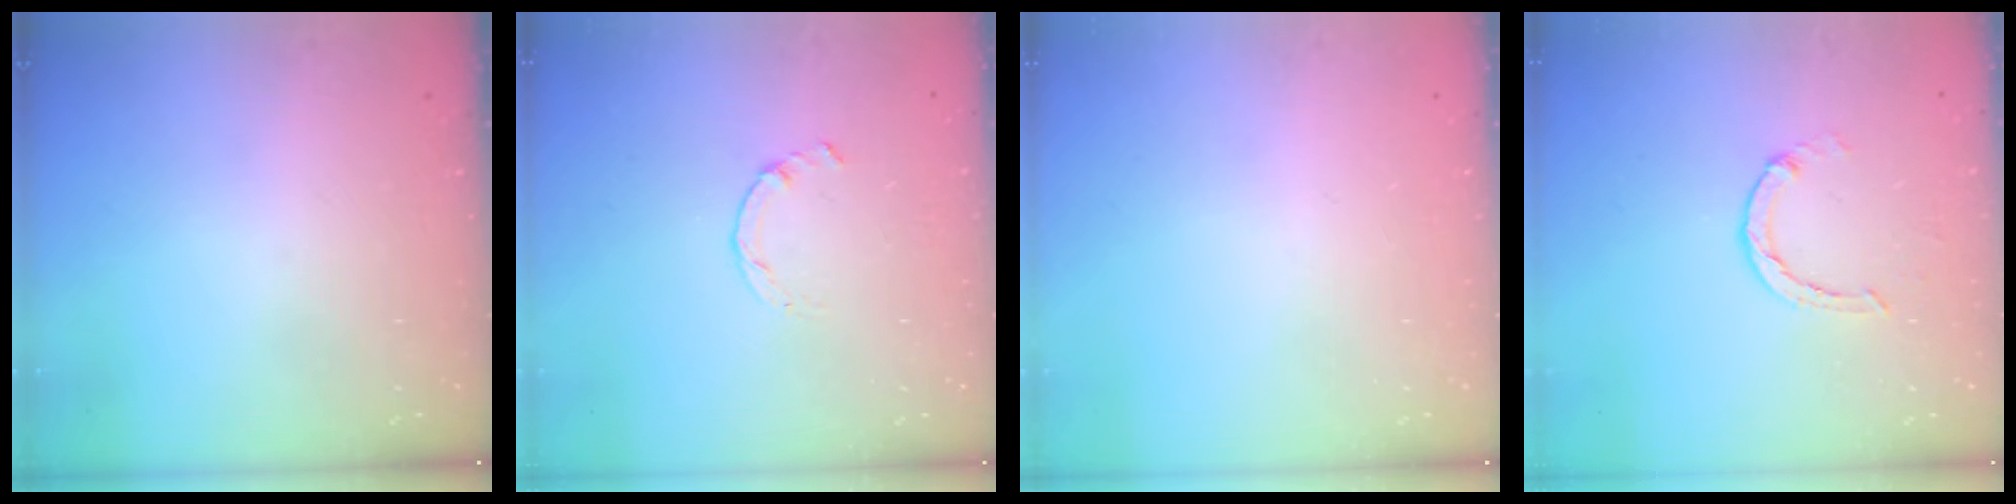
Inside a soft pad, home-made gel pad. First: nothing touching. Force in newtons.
{"total": 0.0}
{"total": 0.0}
{"total": 1.8, "press": 1.8, "slide": 0.2}